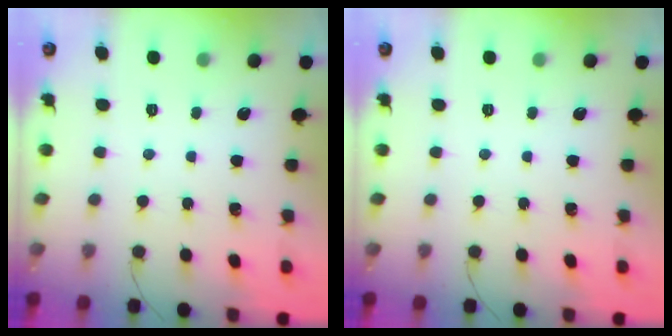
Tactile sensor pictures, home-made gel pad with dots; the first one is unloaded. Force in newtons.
{"total": 0.0}